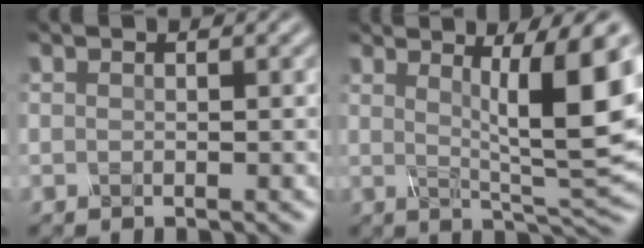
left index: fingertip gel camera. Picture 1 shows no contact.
{"total": 9.6, "force": [2.3, 1.6, 9.1], "torque": [-0.120, 0.000, 0.039]}